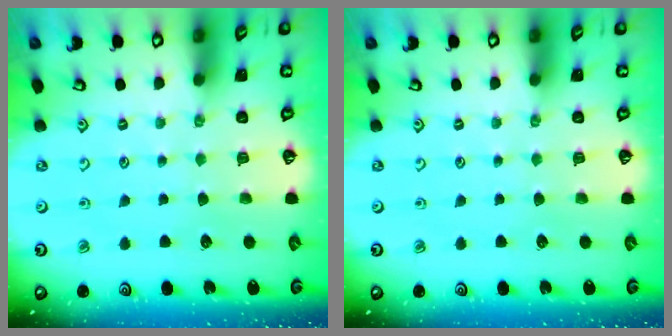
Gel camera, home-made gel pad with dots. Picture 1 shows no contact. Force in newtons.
{"total": 0.0}